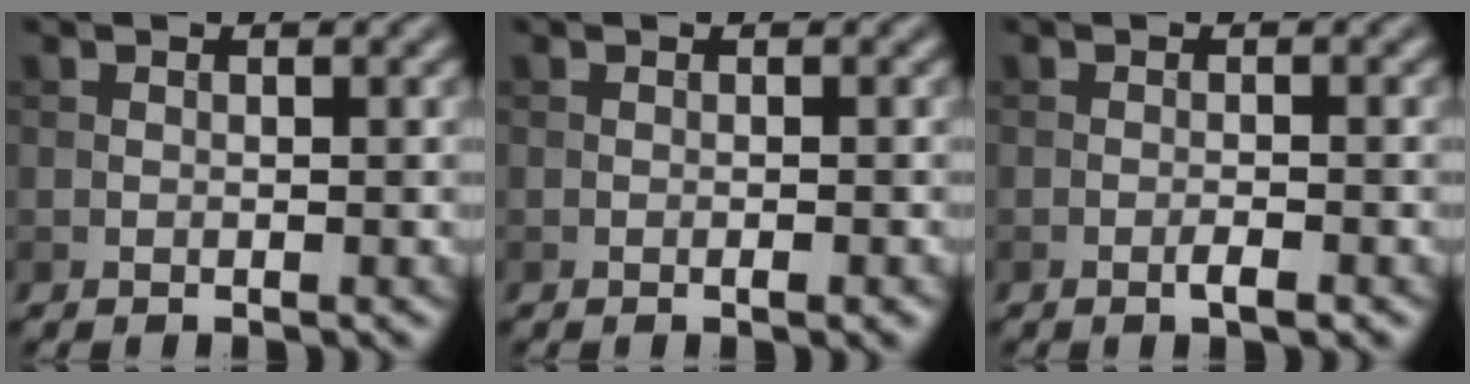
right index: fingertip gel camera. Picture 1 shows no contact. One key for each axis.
{"total": 1.0, "fx": -0.4, "fy": 0.1, "fz": 0.9, "tx": -0.013, "ty": -0.002, "tz": -0.005}
{"total": 1.4, "fx": -0.7, "fy": 0.2, "fz": 1.2, "tx": -0.020, "ty": 0.001, "tz": -0.014}